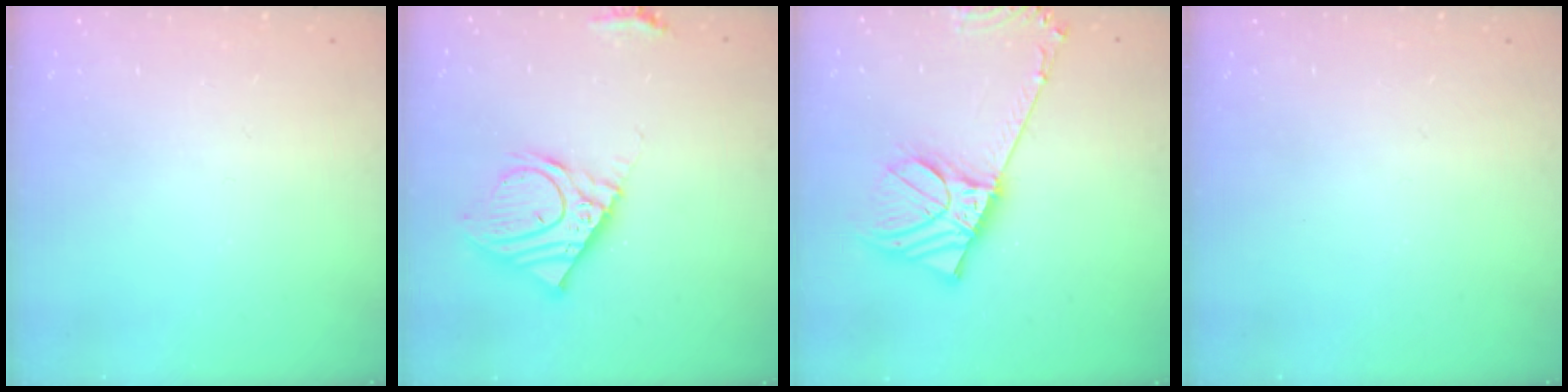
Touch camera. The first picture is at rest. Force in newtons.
{"total": 14.3, "press": 14.1, "slide": 2.5}
{"total": 12.1, "press": 11.8, "slide": 2.5}
{"total": 0.0}